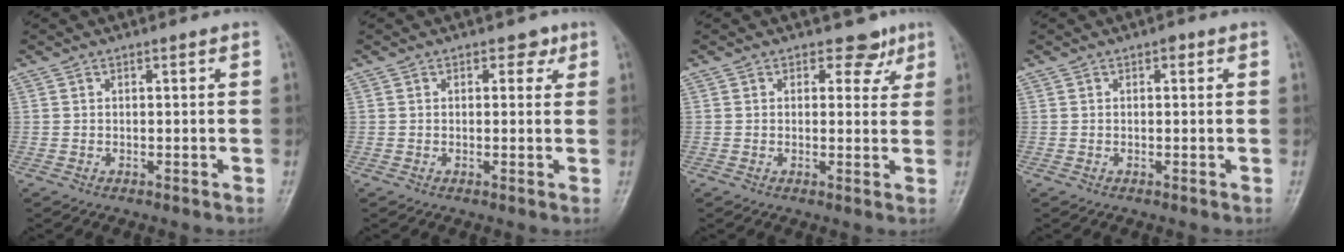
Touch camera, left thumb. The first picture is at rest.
{"total": 2.5, "force": [1.2, 1.7, 1.3], "torque": [0.004, -0.001, 0.009]}
{"total": 4.1, "force": [2.6, 2.9, 1.5], "torque": [0.014, -0.009, 0.030]}
{"total": 1.1, "force": [0.5, 0.7, 0.8], "torque": [-0.003, 0.002, 0.003]}